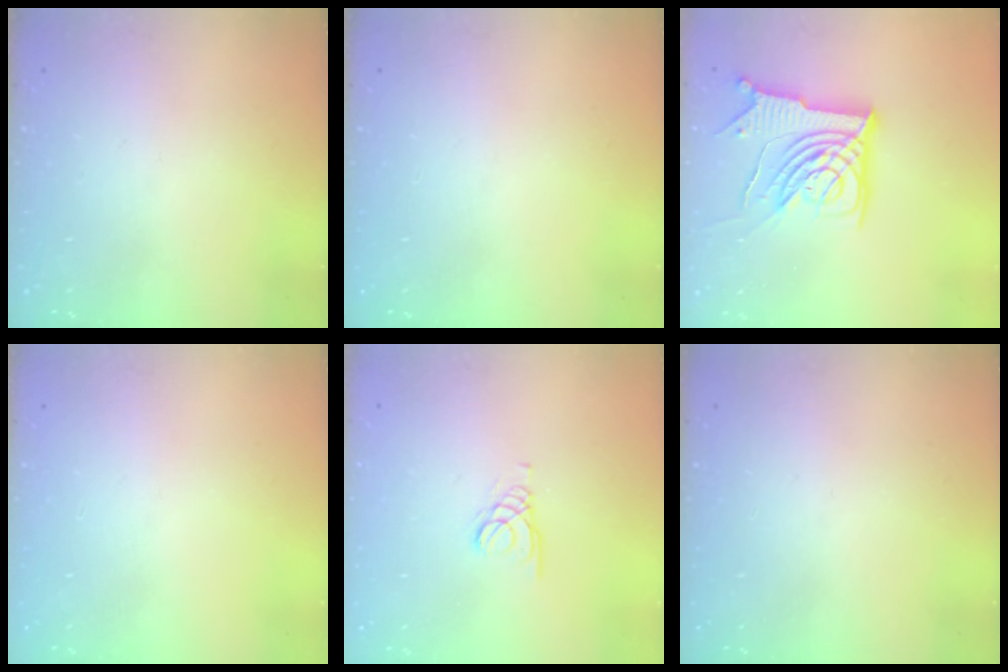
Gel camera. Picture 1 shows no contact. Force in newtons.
{"total": 0.0}
{"total": 14.0, "press": 13.9, "slide": 1.5}
{"total": 0.0}
{"total": 1.5, "press": 1.4, "slide": 0.1}
{"total": 0.0}